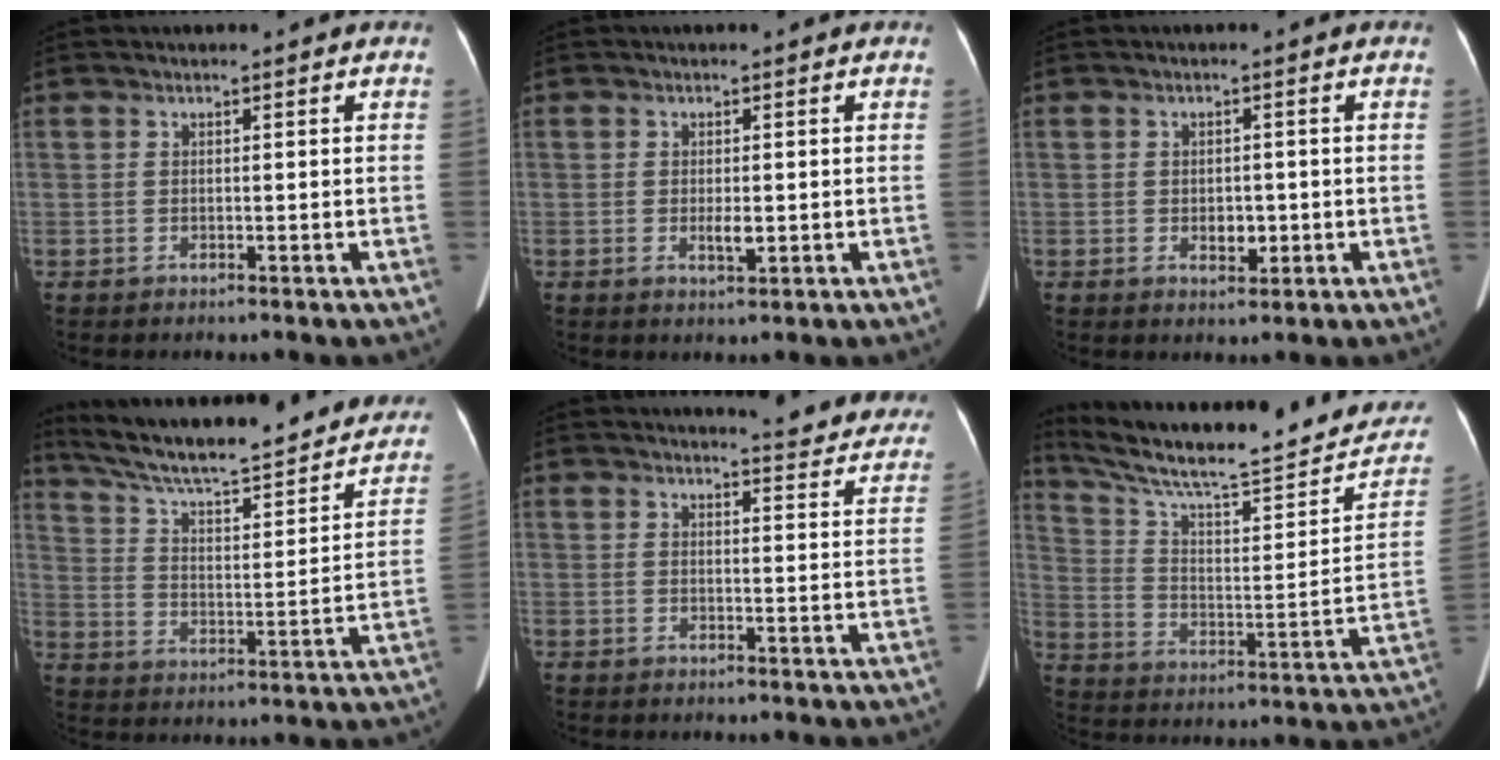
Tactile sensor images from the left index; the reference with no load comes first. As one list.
[{"total": 1.9, "force": [-0.1, 0.6, 1.8], "torque": [-0.033, -0.004, 0.000]}, {"total": 2.4, "force": [-0.4, 1.6, 1.8], "torque": [-0.028, 0.000, 0.000]}, {"total": 30.5, "force": [25.6, 5.0, 15.7], "torque": [-0.246, -0.027, 0.345]}, {"total": 12.5, "force": [12.1, 1.3, 3.1], "torque": [-0.020, -0.057, 0.116]}, {"total": 24.7, "force": [21.0, 4.1, 12.1], "torque": [-0.191, -0.014, 0.301]}]